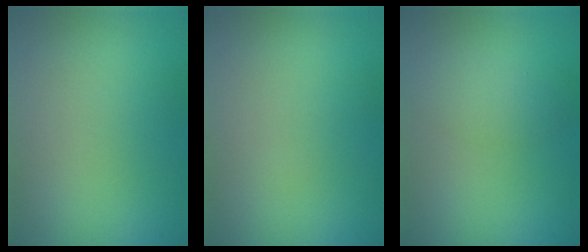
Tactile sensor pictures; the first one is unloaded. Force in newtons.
{"total": 0.0}
{"total": 1.8, "press": 1.8, "slide": 0.1}